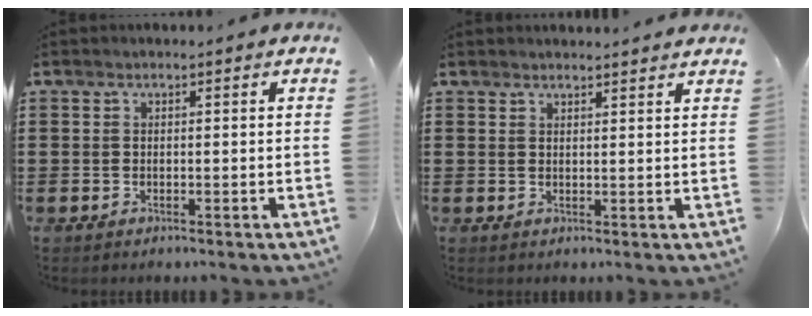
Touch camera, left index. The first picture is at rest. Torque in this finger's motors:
{"motor_torque": [-0.21, 0.32, 0.02, 0.01]}